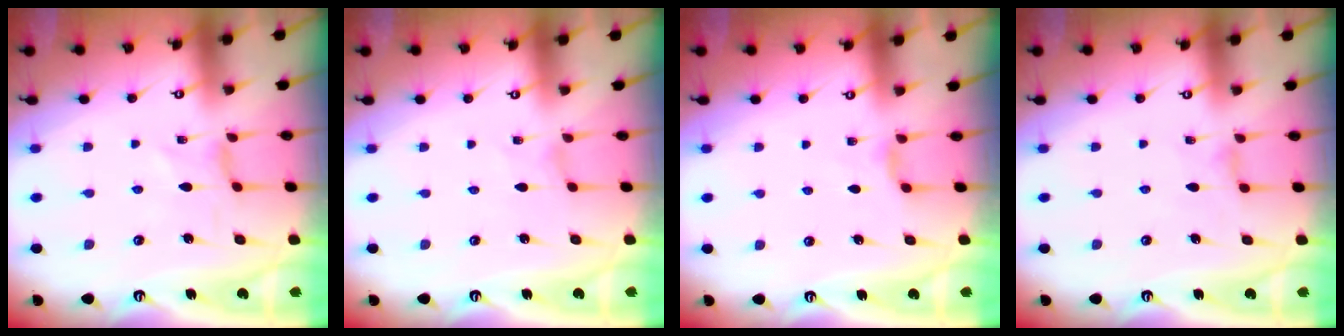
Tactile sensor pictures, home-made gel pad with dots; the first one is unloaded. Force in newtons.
{"total": 0.0}
{"total": 1.9, "press": 1.9, "slide": 0.4}
{"total": 2.3, "press": 2.2, "slide": 0.4}